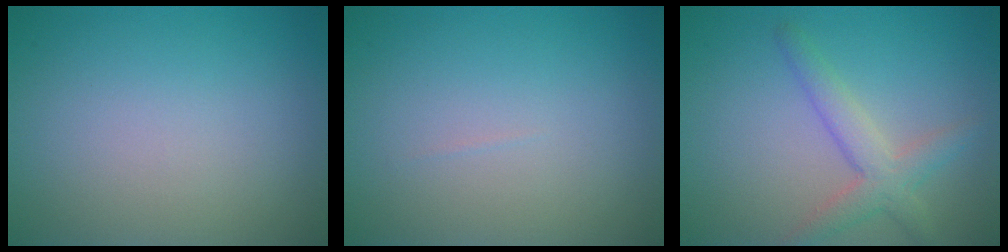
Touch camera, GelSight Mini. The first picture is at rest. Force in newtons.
{"total": 0.0}
{"total": 3.2, "press": 3.2, "slide": 0.1}